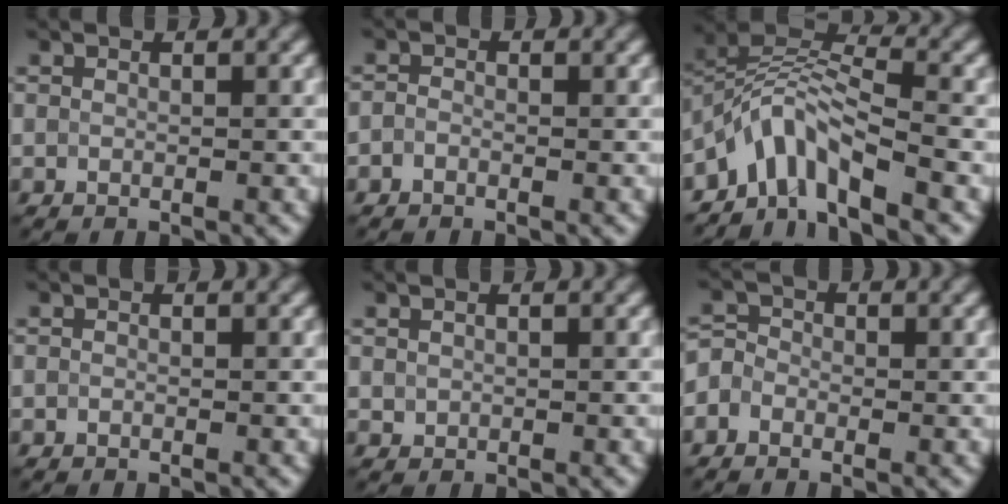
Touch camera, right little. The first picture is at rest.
{"total": 0.8, "force": [-0.6, 0.4, 0.3], "torque": [-0.005, 0.000, -0.016]}
{"total": 5.5, "force": [-3.7, 1.8, 3.6], "torque": [-0.054, 0.007, -0.080]}
{"total": 0.0}
{"total": 0.5, "force": [0.2, 0.5, 0.1], "torque": [0.002, -0.003, 0.006]}
{"total": 2.0, "force": [-1.1, 1.6, 0.7], "torque": [-0.003, 0.009, -0.027]}